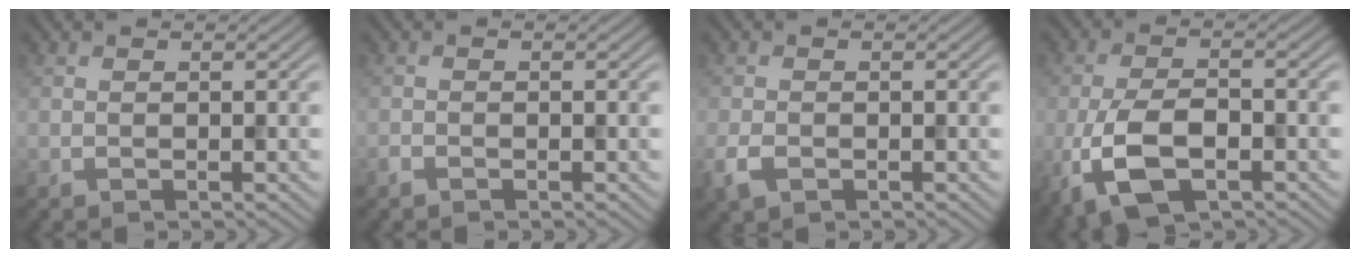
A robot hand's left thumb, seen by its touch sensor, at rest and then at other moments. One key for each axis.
{"total": 0.7, "fx": -0.6, "fy": 0.3, "fz": 0.3, "tx": -0.006, "ty": -0.001, "tz": -0.012}
{"total": 2.6, "fx": -1.3, "fy": 1.7, "fz": 1.6, "tx": -0.044, "ty": -0.008, "tz": -0.028}
{"total": 8.5, "fx": -3.5, "fy": 4.1, "fz": 6.6, "tx": -0.152, "ty": -0.013, "tz": -0.070}